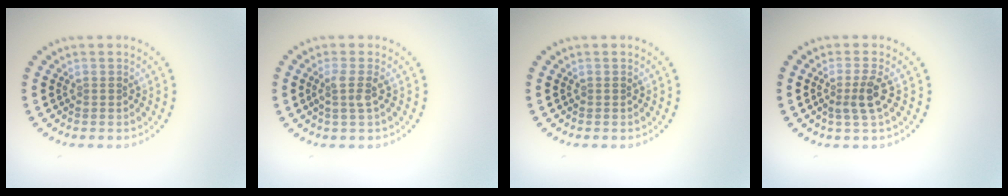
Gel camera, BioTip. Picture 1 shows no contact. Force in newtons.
{"total": 1.8, "press": 1.3, "slide": 1.2}
{"total": 0.0}
{"total": 2.4, "press": 1.8, "slide": 1.5}